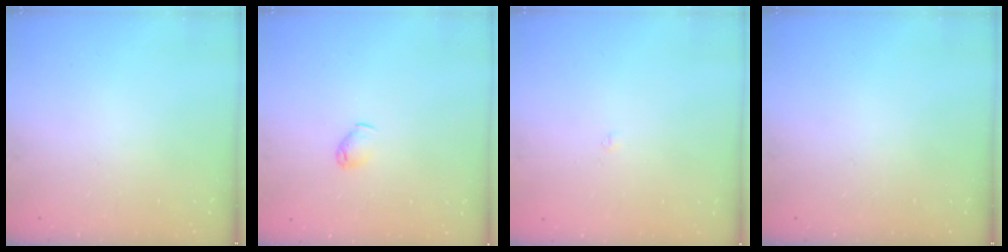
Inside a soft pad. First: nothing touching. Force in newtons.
{"total": 3.7, "press": 3.7, "slide": 0.7}
{"total": 1.7, "press": 1.7, "slide": 0.3}
{"total": 0.0}